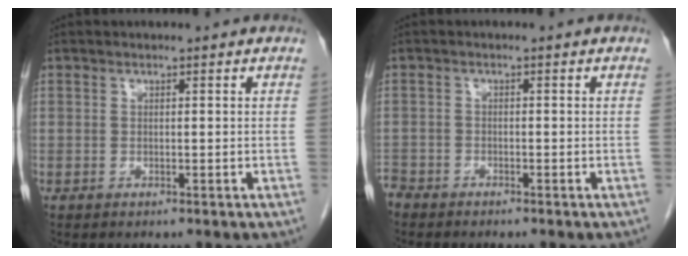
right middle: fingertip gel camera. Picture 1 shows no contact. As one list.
[{"total": 2.5, "force": [-2.4, 0.9, 0.1], "torque": [-0.006, -0.004, -0.048]}]